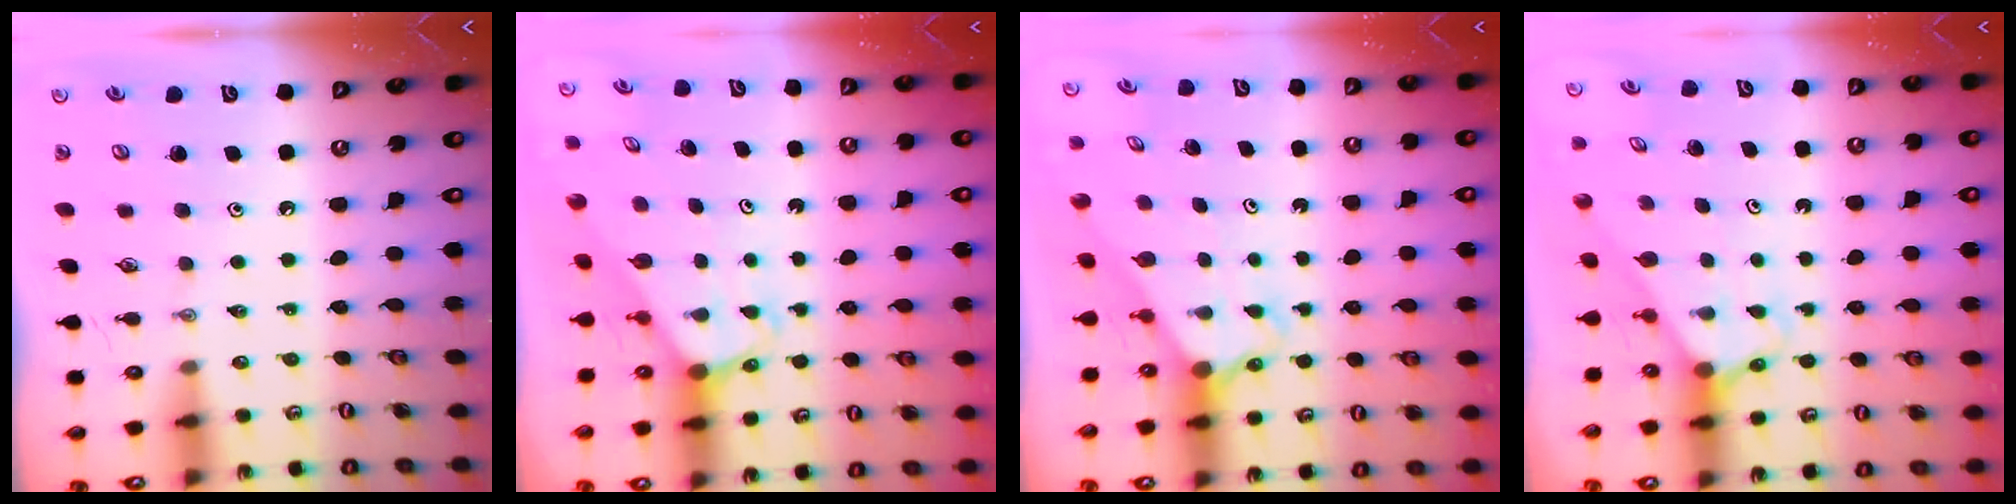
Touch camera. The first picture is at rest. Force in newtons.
{"total": 2.0, "press": 2.0, "slide": 0.1}
{"total": 2.7, "press": 2.7, "slide": 0.2}
{"total": 2.7, "press": 2.7, "slide": 0.2}